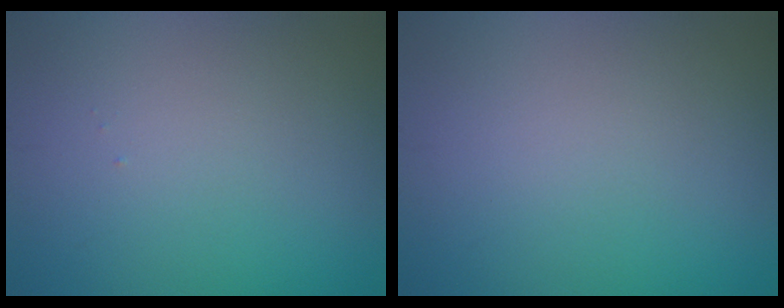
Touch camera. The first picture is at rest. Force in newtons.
{"total": 0.0}